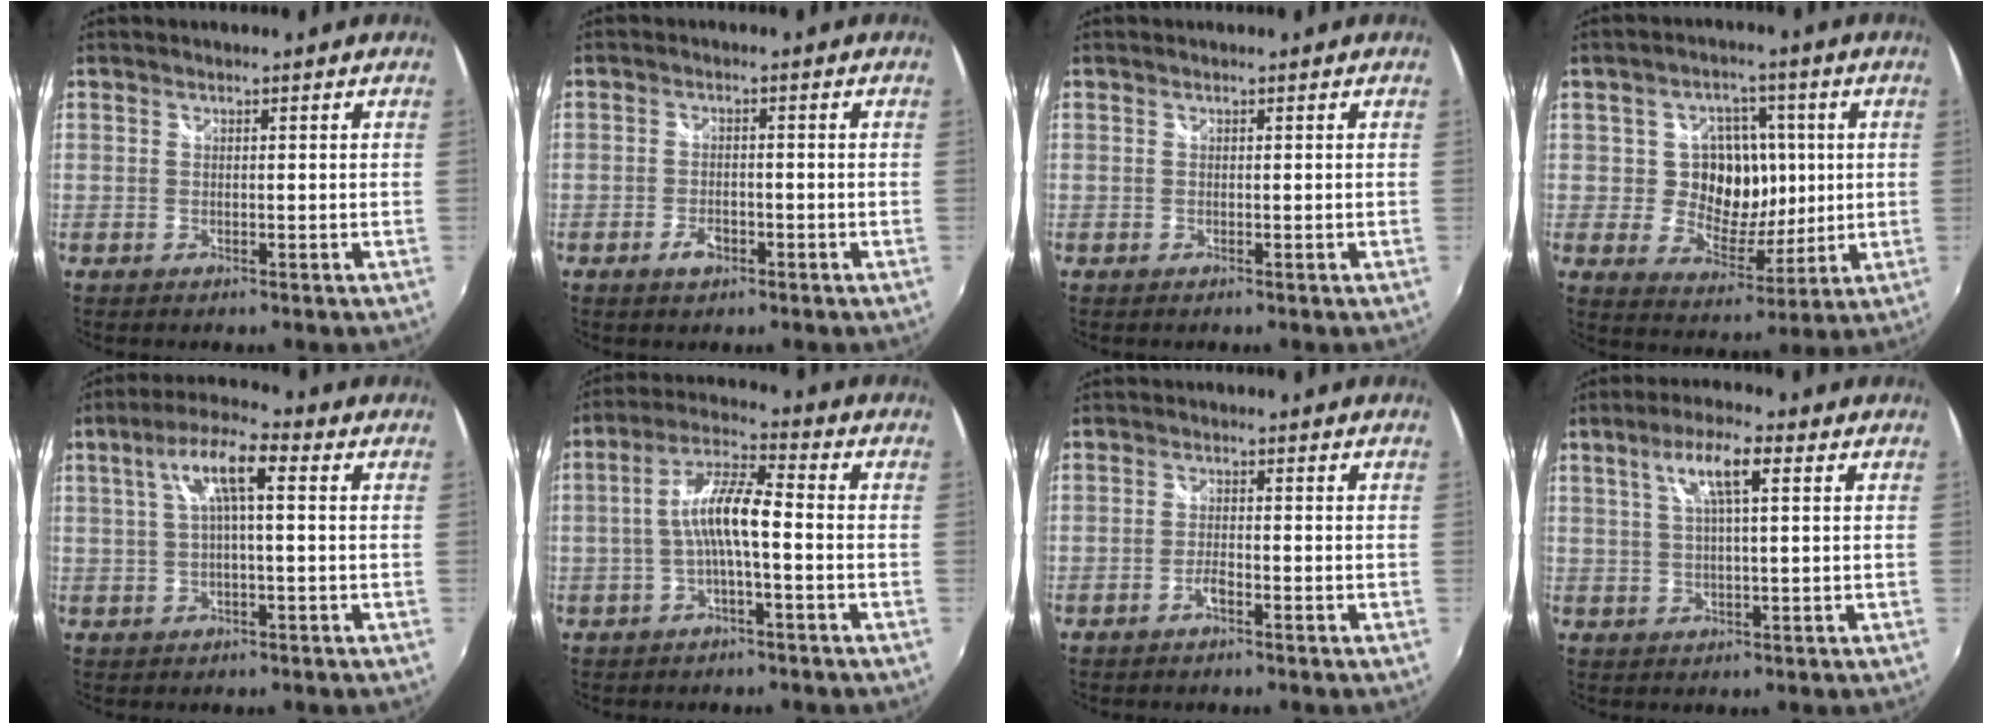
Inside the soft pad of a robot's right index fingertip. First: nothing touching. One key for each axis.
{"total": 3.2, "fx": -1.9, "fy": 1.8, "fz": 1.8, "tx": -0.039, "ty": -0.002, "tz": -0.035}
{"total": 0.0}
{"total": 10.6, "fx": 0.8, "fy": 8.9, "fz": 5.7, "tx": -0.107, "ty": 0.001, "tz": 0.019}
{"total": 7.9, "fx": 1.6, "fy": 1.7, "fz": 7.5, "tx": -0.139, "ty": 0.018, "tz": 0.031}
{"total": 8.2, "fx": -1.8, "fy": 1.4, "fz": 7.9, "tx": -0.169, "ty": 0.016, "tz": -0.033}
{"total": 1.9, "fx": -1.4, "fy": 0.5, "fz": 1.2, "tx": -0.034, "ty": 0.002, "tz": -0.030}
{"total": 7.1, "fx": 2.6, "fy": 1.3, "fz": 6.5, "tx": -0.122, "ty": 0.010, "tz": 0.048}